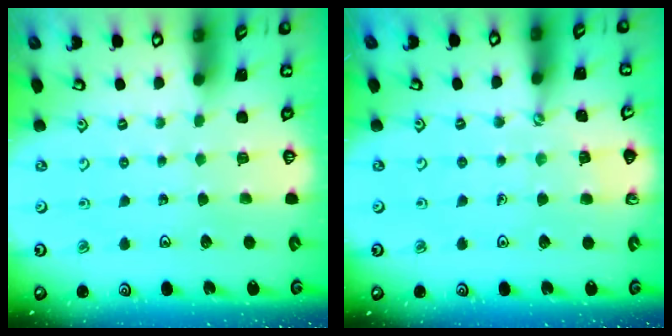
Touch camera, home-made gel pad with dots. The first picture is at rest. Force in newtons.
{"total": 2.1, "press": 2.1, "slide": 0.4}